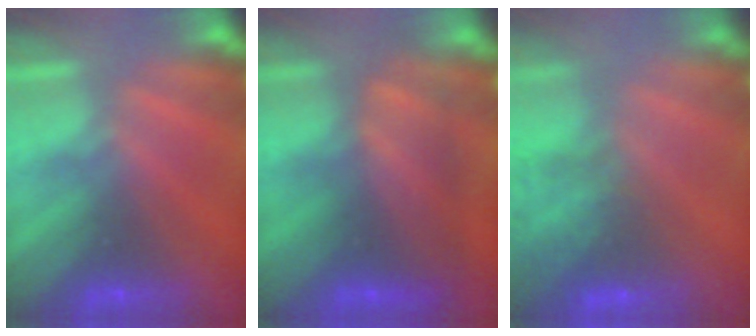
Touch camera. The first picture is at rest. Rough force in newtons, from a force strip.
{"total": 8.8}
{"total": 7.5}